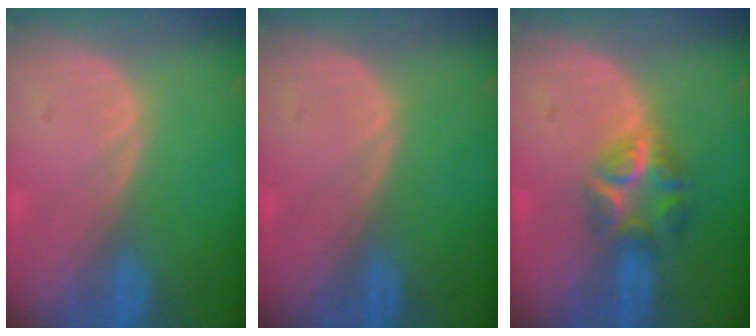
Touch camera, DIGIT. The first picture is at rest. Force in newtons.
{"total": 0.0}
{"total": 5.9, "press": 5.5, "slide": 2.2}